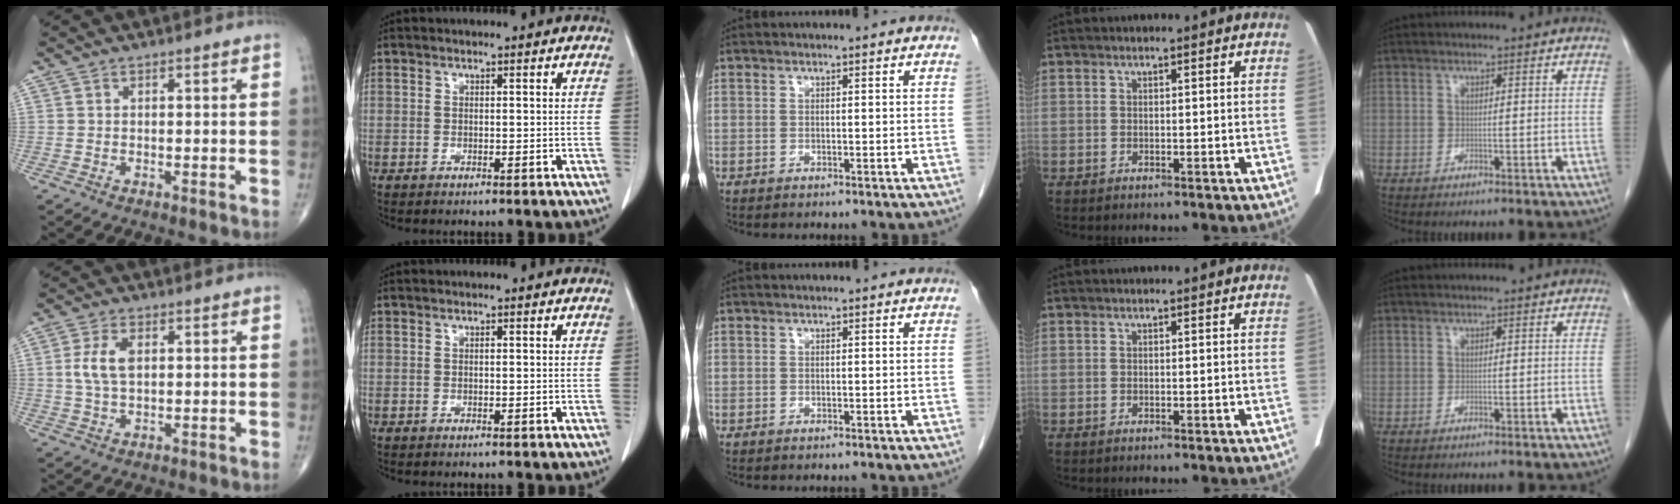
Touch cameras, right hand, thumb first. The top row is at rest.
{"thumb": {"total": 5.7, "force": [1.0, 3.1, 4.7], "torque": [-0.101, 0.002, 0.017]}}